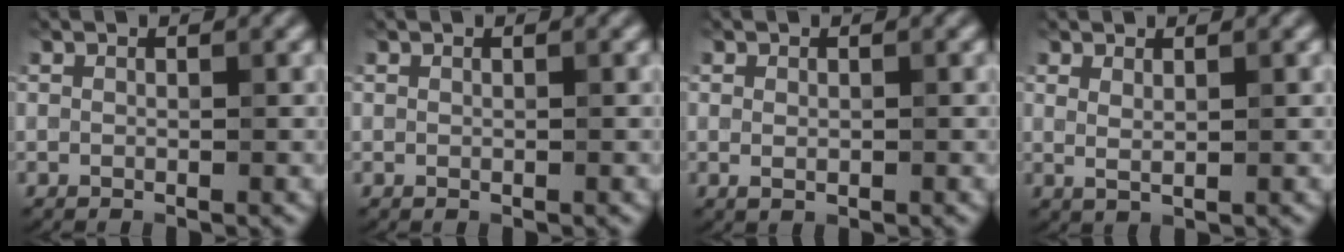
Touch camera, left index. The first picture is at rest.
{"total": 0.0}
{"total": 0.9, "force": [0.0, 0.5, 0.8], "torque": [-0.012, -0.002, 0.002]}
{"total": 1.1, "force": [0.7, 0.3, 0.9], "torque": [-0.017, -0.004, 0.014]}